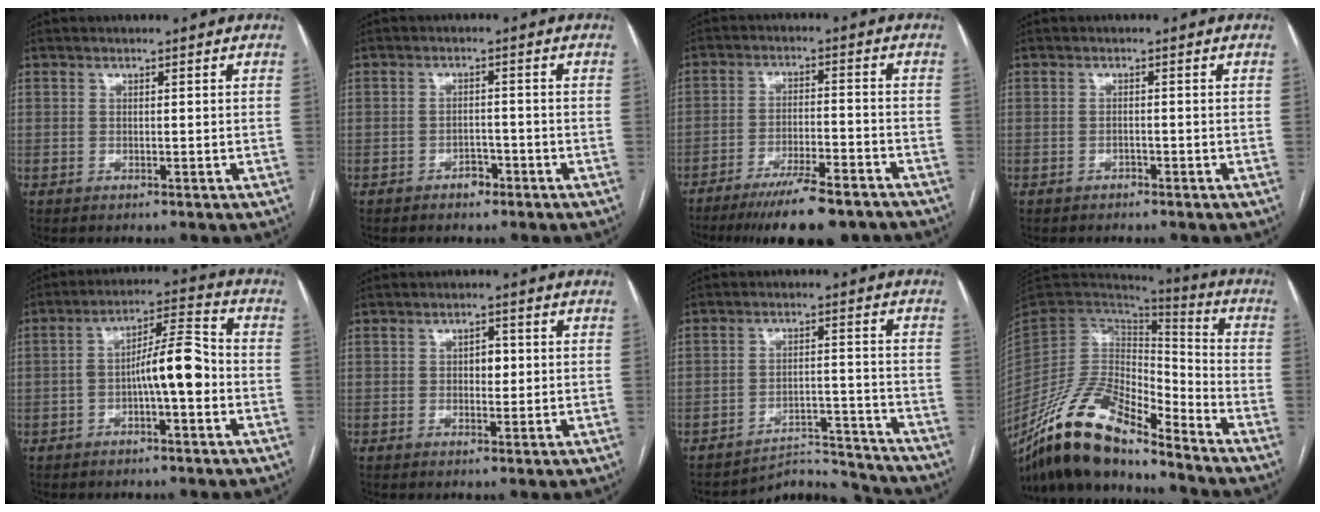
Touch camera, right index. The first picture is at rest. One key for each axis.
{"total": 1.8, "fx": -1.5, "fy": 0.7, "fz": 0.6, "tx": -0.009, "ty": 0.002, "tz": -0.026}
{"total": 12.6, "fx": -10.1, "fy": 2.2, "fz": 7.2, "tx": -0.103, "ty": -0.012, "tz": -0.155}
{"total": 0.8, "fx": -0.7, "fy": 0.3, "fz": 0.1, "tx": -0.002, "ty": 0.000, "tz": -0.014}
{"total": 8.5, "fx": -2.0, "fy": 1.6, "fz": 8.1, "tx": -0.135, "ty": 0.029, "tz": -0.034}
{"total": 2.5, "fx": 0.3, "fy": 1.5, "fz": 1.9, "tx": -0.027, "ty": 0.005, "tz": 0.005}
{"total": 8.5, "fx": -8.2, "fy": 1.0, "fz": -1.9, "tx": 0.039, "ty": 0.042, "tz": -0.116}
{"total": 17.6, "fx": -14.0, "fy": 5.0, "fz": 9.4, "tx": -0.167, "ty": 0.017, "tz": -0.258}